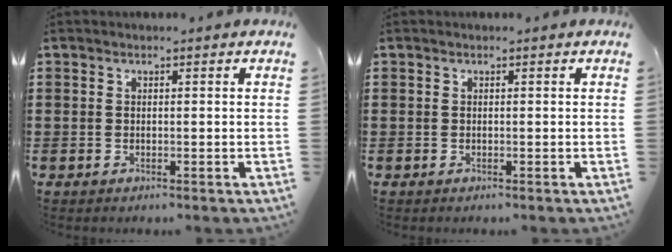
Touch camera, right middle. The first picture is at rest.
{"total": 0.0}